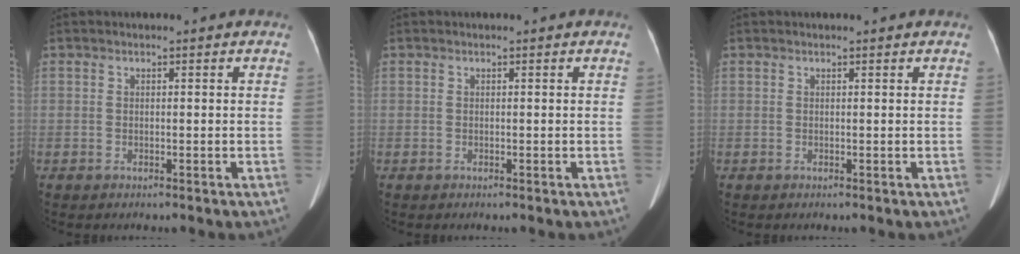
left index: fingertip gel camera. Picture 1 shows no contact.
{"total": 0.0}
{"total": 0.7, "force": [0.6, 0.1, 0.2], "torque": [-0.007, 0.005, 0.008]}